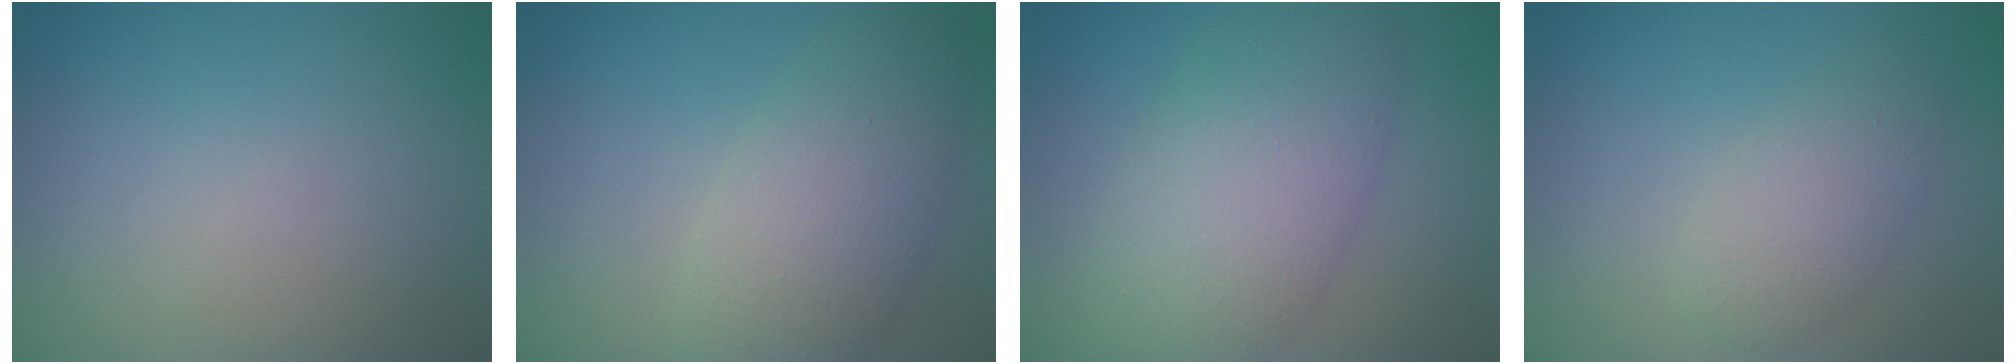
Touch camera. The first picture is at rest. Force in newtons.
{"total": 6.1, "press": 6.1, "slide": 0.2}
{"total": 8.6, "press": 8.6, "slide": 0.2}
{"total": 3.1, "press": 3.1, "slide": 0.1}